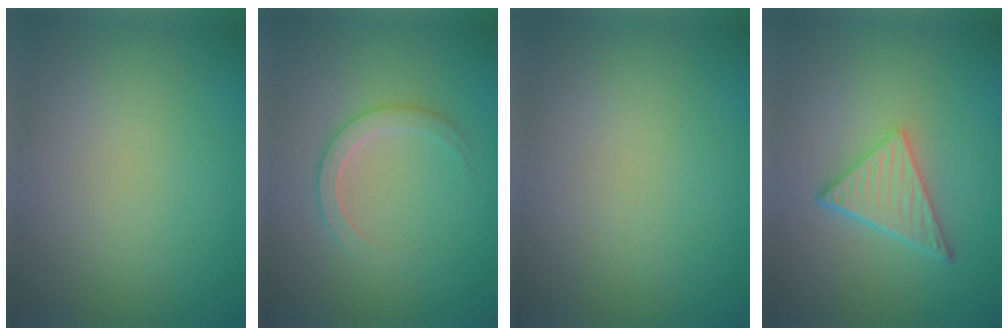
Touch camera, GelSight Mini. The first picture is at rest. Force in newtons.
{"total": 2.5, "press": 2.5, "slide": 0.3}
{"total": 0.0}
{"total": 5.0, "press": 3.6, "slide": 3.5}